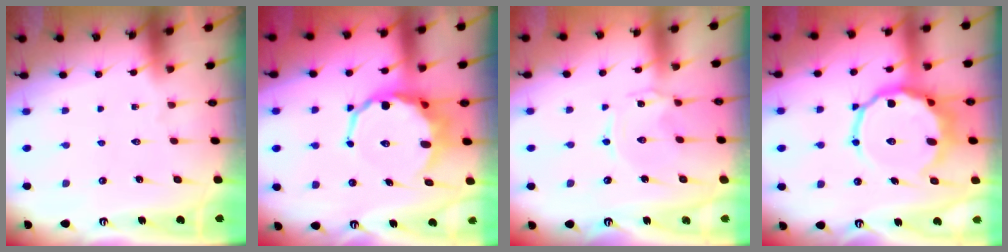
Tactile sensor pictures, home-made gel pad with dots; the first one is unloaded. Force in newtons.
{"total": 9.9, "press": 9.6, "slide": 2.7}
{"total": 1.1, "press": 1.1, "slide": 0.2}
{"total": 13.8, "press": 13.5, "slide": 3.0}